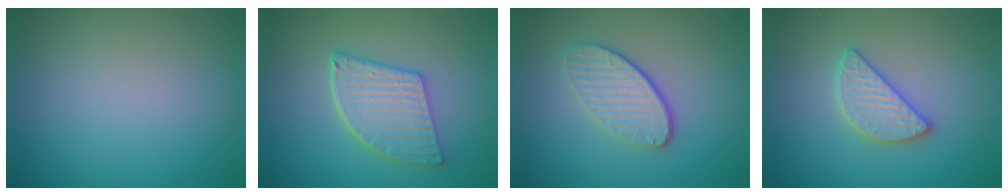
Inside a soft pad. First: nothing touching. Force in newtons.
{"total": 5.4, "press": 4.2, "slide": 3.3}
{"total": 3.5, "press": 3.0, "slide": 1.9}
{"total": 2.9, "press": 2.9, "slide": 0.3}